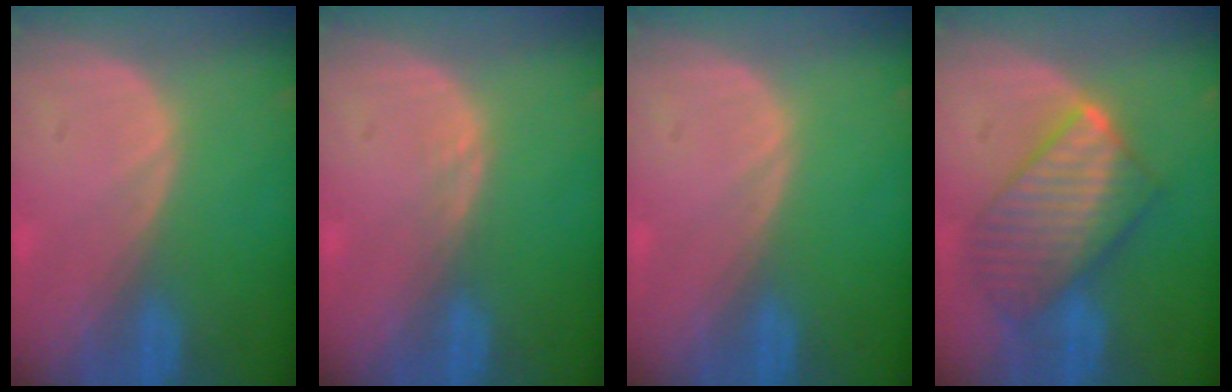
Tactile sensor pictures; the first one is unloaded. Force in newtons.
{"total": 0.7, "press": 0.7, "slide": 0.1}
{"total": 0.0}
{"total": 9.6, "press": 9.5, "slide": 0.8}